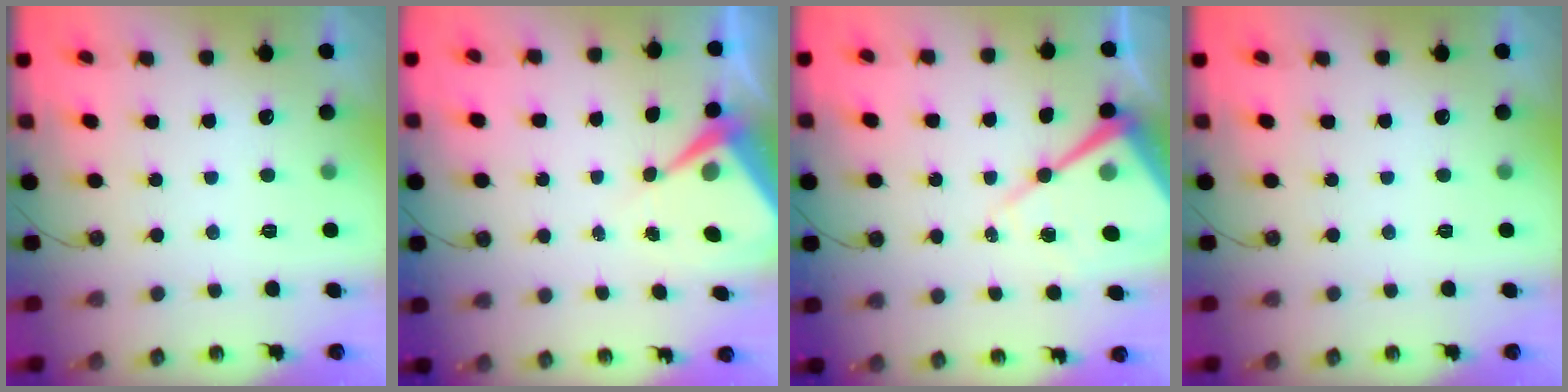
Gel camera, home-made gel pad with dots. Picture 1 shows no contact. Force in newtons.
{"total": 6.6, "press": 6.5, "slide": 0.7}
{"total": 14.2, "press": 14.1, "slide": 1.3}
{"total": 0.0}